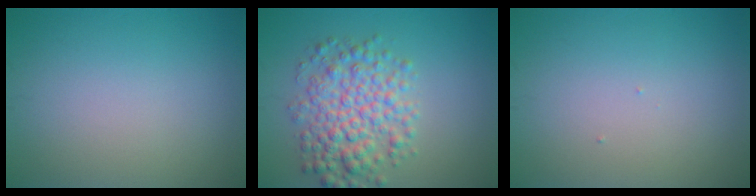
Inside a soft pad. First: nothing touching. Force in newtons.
{"total": 5.8, "press": 5.8, "slide": 0.0}
{"total": 0.0}